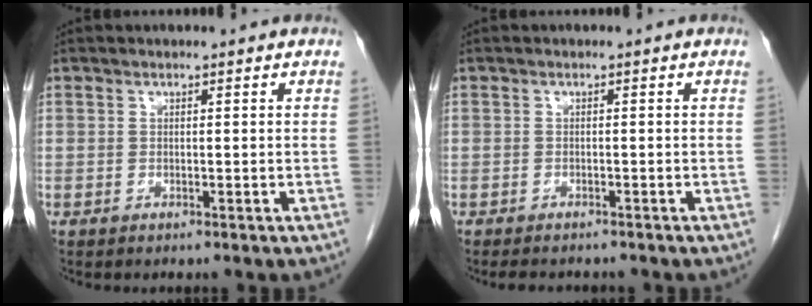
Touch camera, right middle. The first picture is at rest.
{"total": 3.6, "force": [-3.2, 1.0, 1.2], "torque": [-0.022, -0.008, -0.041]}